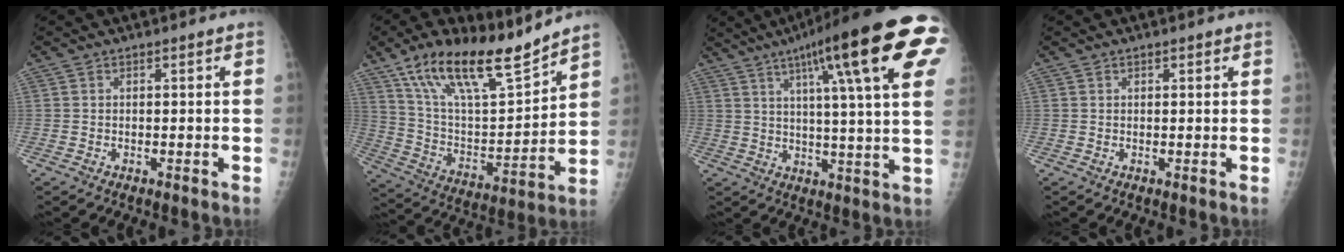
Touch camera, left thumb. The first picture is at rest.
{"total": 20.2, "force": [15.0, 5.8, 12.3], "torque": [-0.185, -0.068, 0.273]}
{"total": 25.2, "force": [11.1, 3.9, 22.3], "torque": [-0.300, -0.003, 0.149]}
{"total": 0.9, "force": [0.6, 0.4, 0.6], "torque": [-0.004, -0.001, 0.007]}